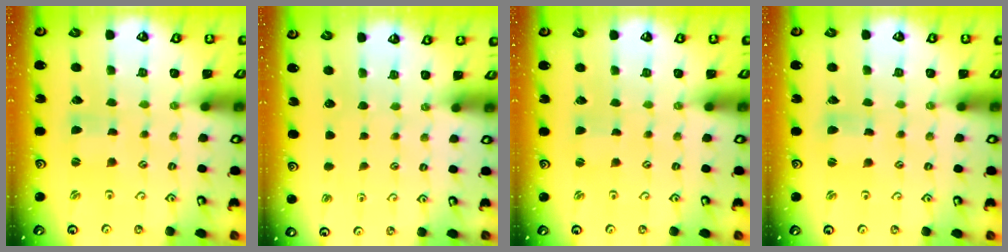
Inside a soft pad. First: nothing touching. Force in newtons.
{"total": 0.0}
{"total": 1.0, "press": 1.0, "slide": 0.2}
{"total": 1.7, "press": 1.7, "slide": 0.3}